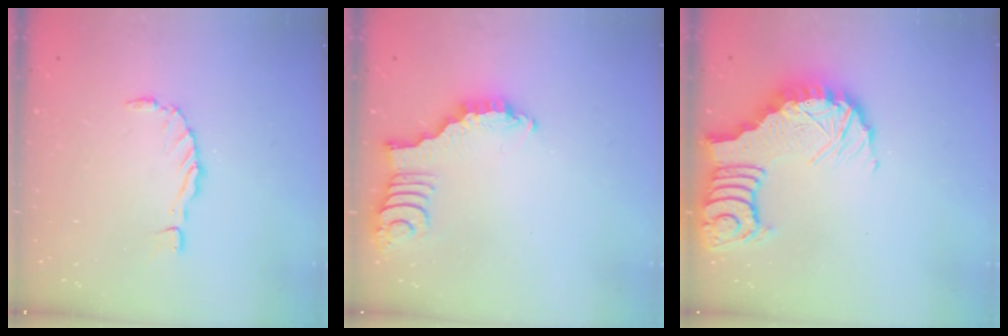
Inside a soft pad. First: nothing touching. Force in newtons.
{"total": 3.3, "press": 3.2, "slide": 0.6}
{"total": 9.9, "press": 9.8, "slide": 1.3}